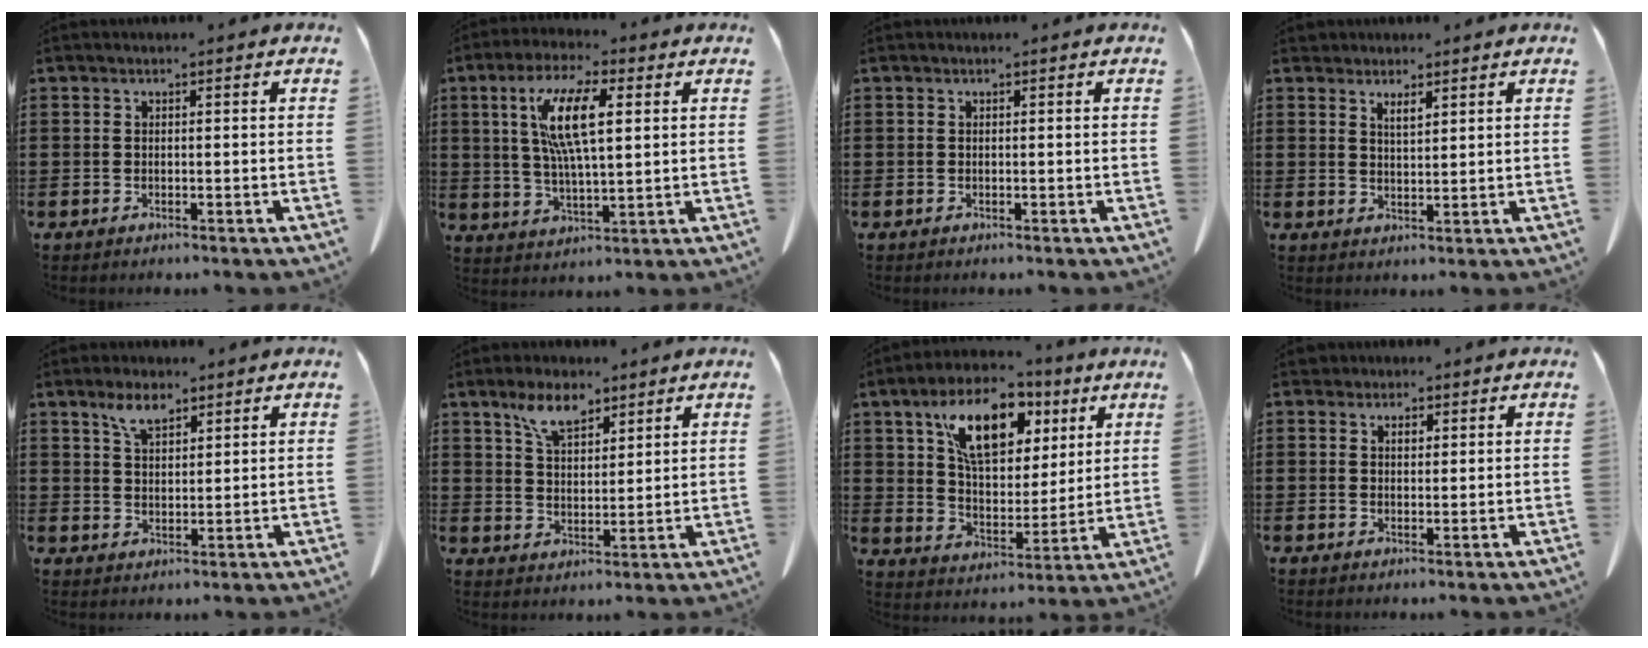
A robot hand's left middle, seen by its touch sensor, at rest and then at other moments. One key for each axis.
{"total": 10.9, "fx": 3.8, "fy": 3.4, "fz": 9.6, "tx": -0.200, "ty": 0.010, "tz": 0.064}
{"total": 0.0}
{"total": 2.3, "fx": 1.9, "fy": 0.6, "fz": 1.1, "tx": -0.025, "ty": 0.001, "tz": 0.036}
{"total": 4.4, "fx": 3.0, "fy": 2.0, "fz": 2.5, "tx": -0.058, "ty": 0.006, "tz": 0.055}
{"total": 6.5, "fx": 4.6, "fy": 3.1, "fz": 3.4, "tx": -0.073, "ty": 0.001, "tz": 0.084}
{"total": 13.1, "fx": 6.5, "fy": 7.0, "fz": 8.9, "tx": -0.163, "ty": 0.001, "tz": 0.116}
{"total": 2.1, "fx": 1.4, "fy": 1.3, "fz": 0.8, "tx": -0.011, "ty": 0.002, "tz": 0.026}